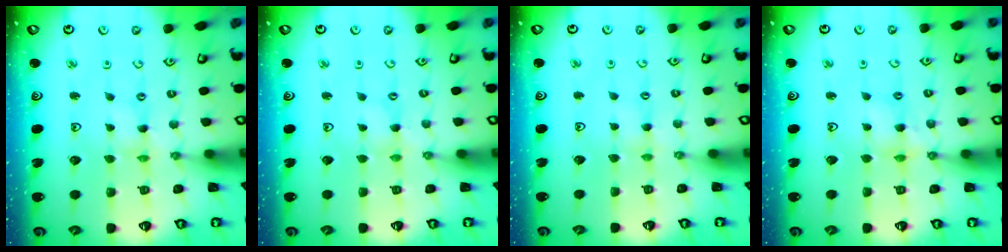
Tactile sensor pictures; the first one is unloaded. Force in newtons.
{"total": 0.5, "press": 0.5, "slide": 0.1}
{"total": 1.8, "press": 1.7, "slide": 0.3}
{"total": 6.2, "press": 6.2, "slide": 0.5}